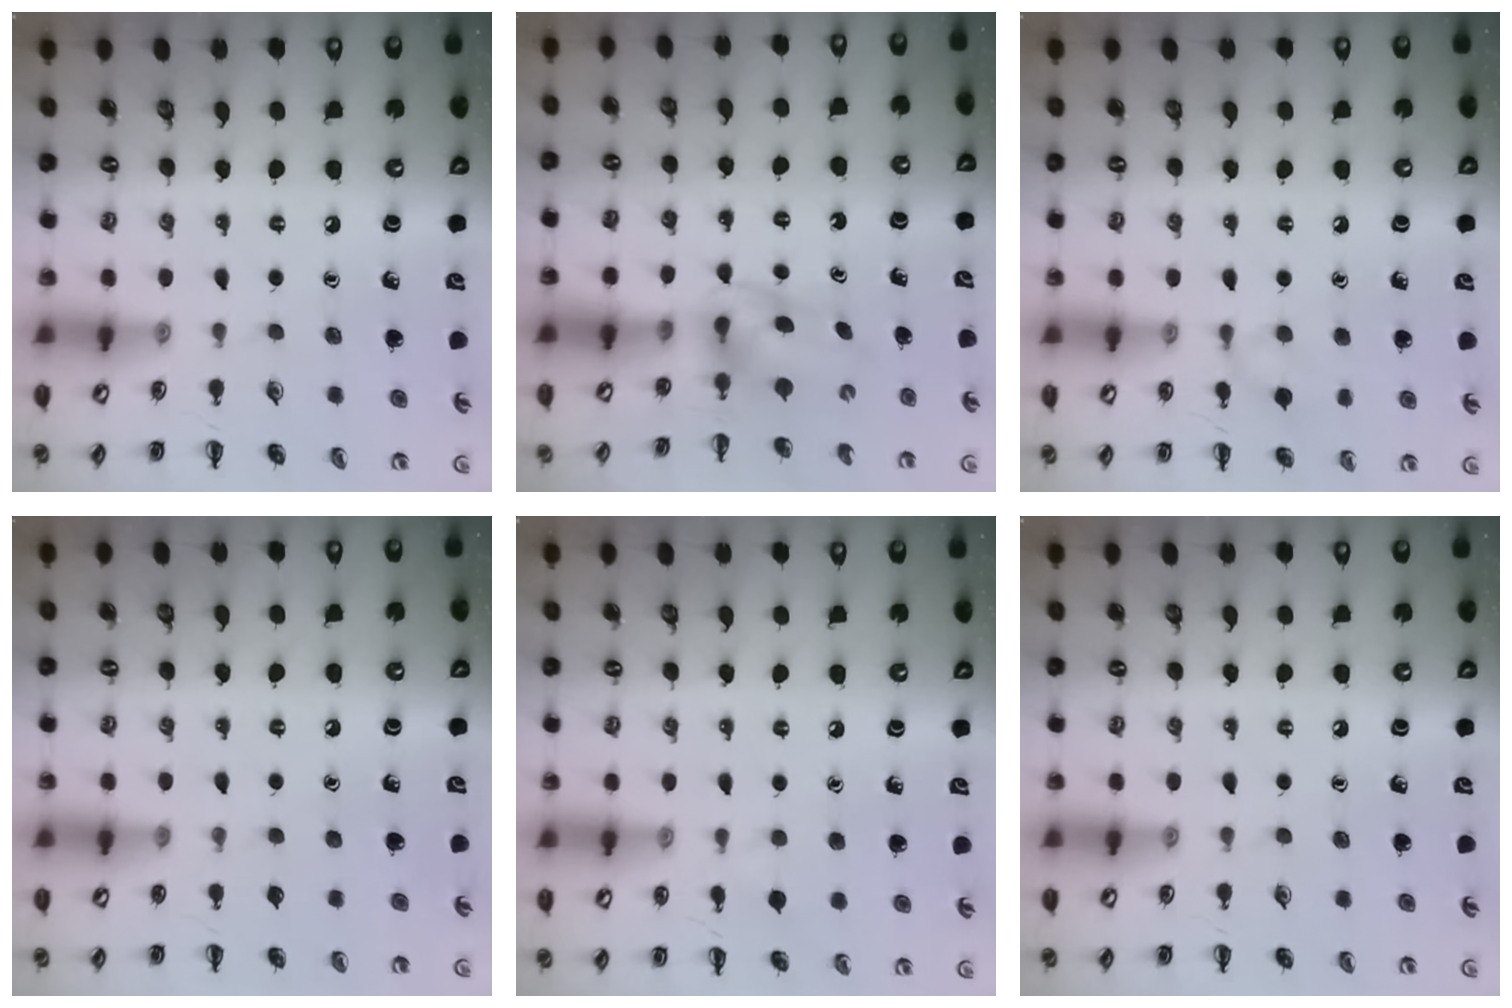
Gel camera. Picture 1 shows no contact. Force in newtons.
{"total": 4.0, "press": 3.9, "slide": 0.7}
{"total": 6.2, "press": 5.8, "slide": 2.2}
{"total": 0.6, "press": 0.6, "slide": 0.0}
{"total": 3.8, "press": 3.6, "slide": 1.3}
{"total": 0.0}